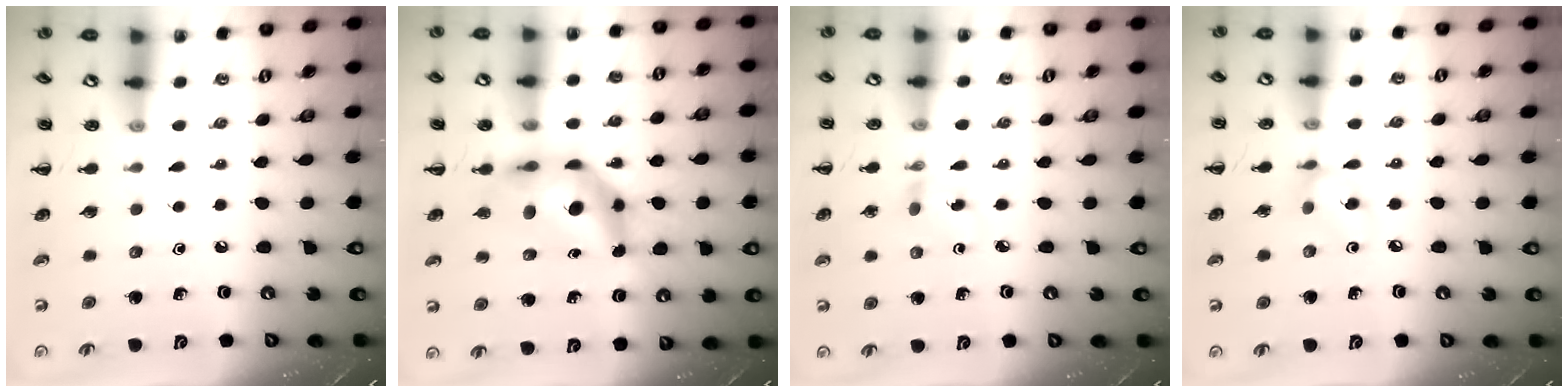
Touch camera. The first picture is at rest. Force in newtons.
{"total": 8.7, "press": 8.3, "slide": 2.6}
{"total": 3.4, "press": 3.2, "slide": 1.1}
{"total": 6.2, "press": 6.2, "slide": 0.4}